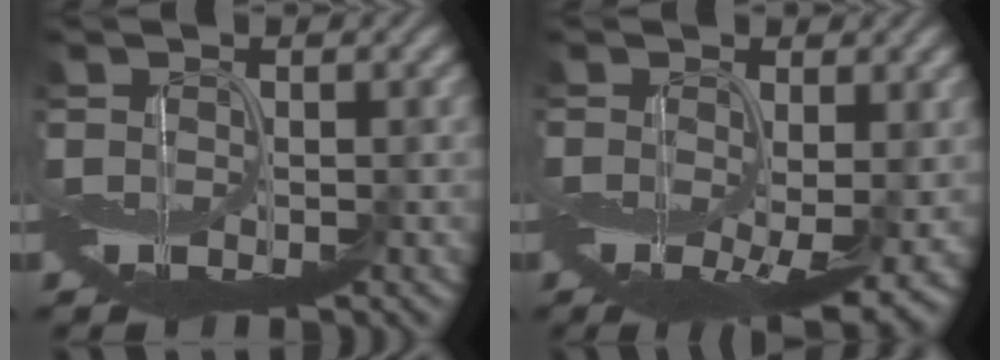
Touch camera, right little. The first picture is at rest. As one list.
[{"total": 7.6, "force": [-1.7, 3.2, 6.7], "torque": [-0.105, -0.026, -0.011]}]